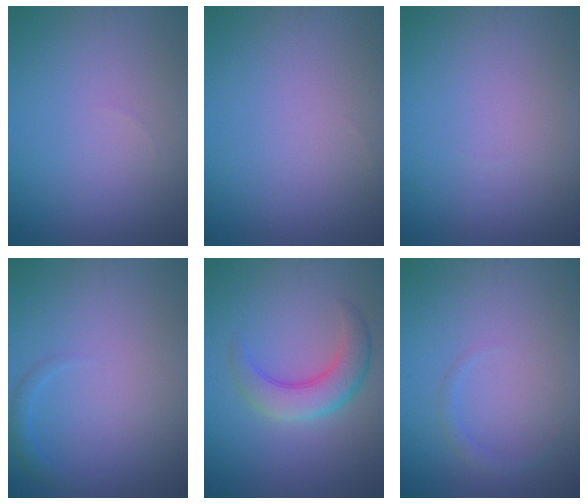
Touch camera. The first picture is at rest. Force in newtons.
{"total": 0.0}
{"total": 0.0}
{"total": 1.2, "press": 1.1, "slide": 0.2}
{"total": 4.6, "press": 4.6, "slide": 0.1}
{"total": 1.0, "press": 1.0, "slide": 0.1}